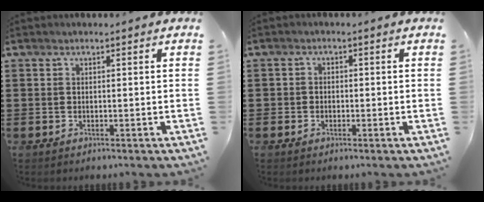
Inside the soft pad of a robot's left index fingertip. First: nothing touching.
{"total": 1.3, "force": [-0.5, 1.1, 0.2], "torque": [-0.008, 0.003, -0.013]}